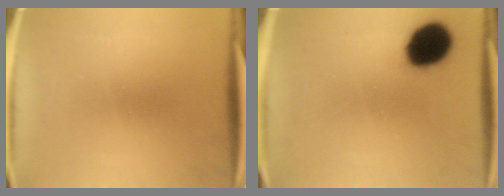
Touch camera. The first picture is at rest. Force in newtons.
{"total": 14.4}